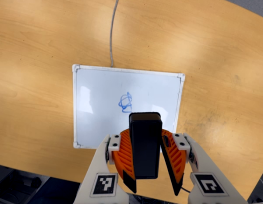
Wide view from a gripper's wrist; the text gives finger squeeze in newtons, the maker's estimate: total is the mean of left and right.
{"total": 8.3, "left": 8.2, "right": 8.5}